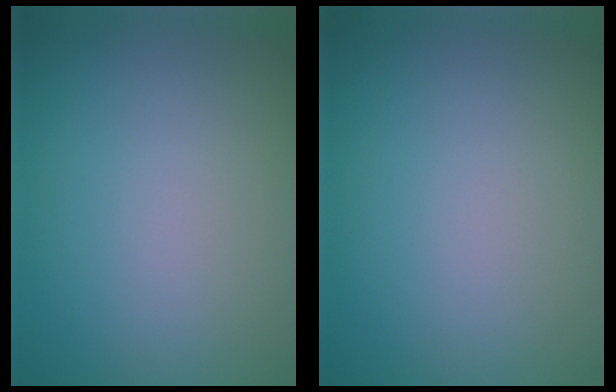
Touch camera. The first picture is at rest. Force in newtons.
{"total": 0.0}